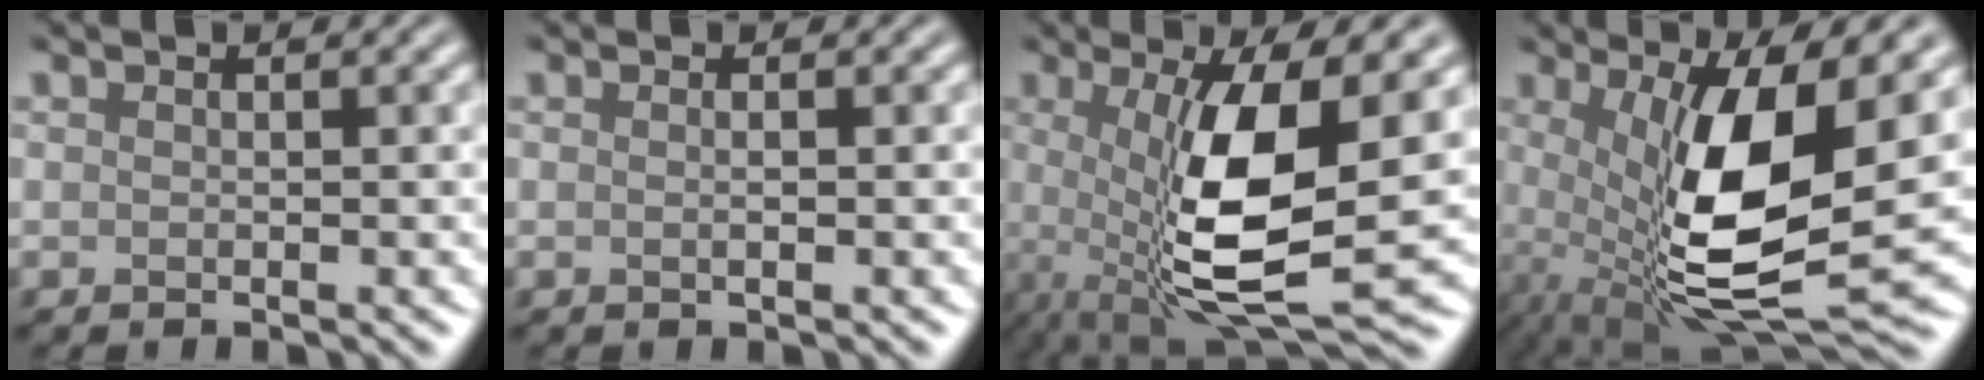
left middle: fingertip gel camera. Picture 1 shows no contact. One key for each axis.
{"total": 0.8, "fx": -0.1, "fy": 0.3, "fz": 0.7, "tx": -0.008, "ty": -0.003, "tz": -0.007}
{"total": 10.3, "fx": -0.2, "fy": 3.0, "fz": 9.9, "tx": -0.178, "ty": -0.016, "tz": 0.002}
{"total": 11.3, "fx": 0.2, "fy": 3.4, "fz": 10.7, "tx": -0.197, "ty": -0.021, "tz": 0.010}